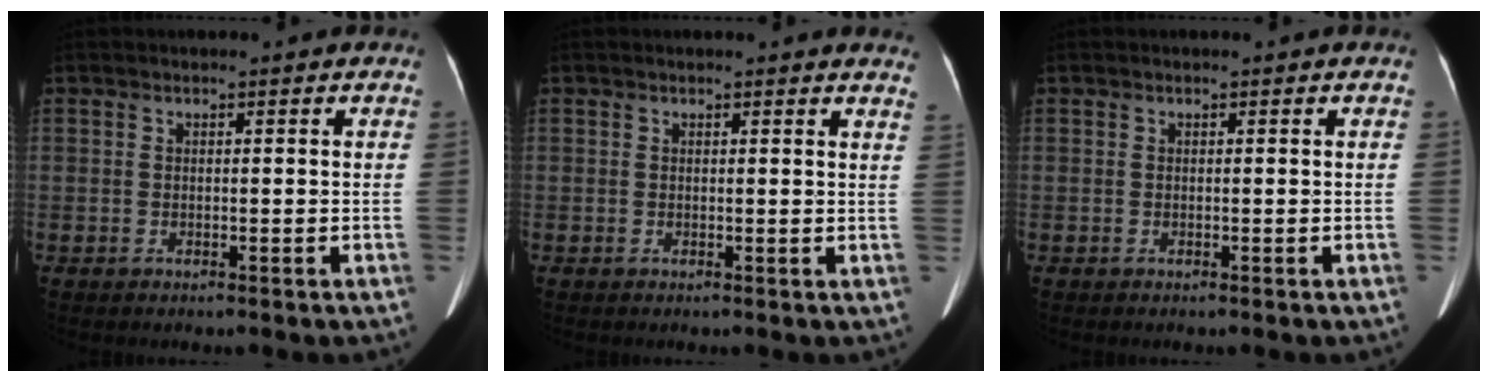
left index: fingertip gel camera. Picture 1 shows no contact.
{"total": 5.9, "force": [5.7, 0.4, 1.3], "torque": [0.002, -0.035, 0.029]}
{"total": 0.0}